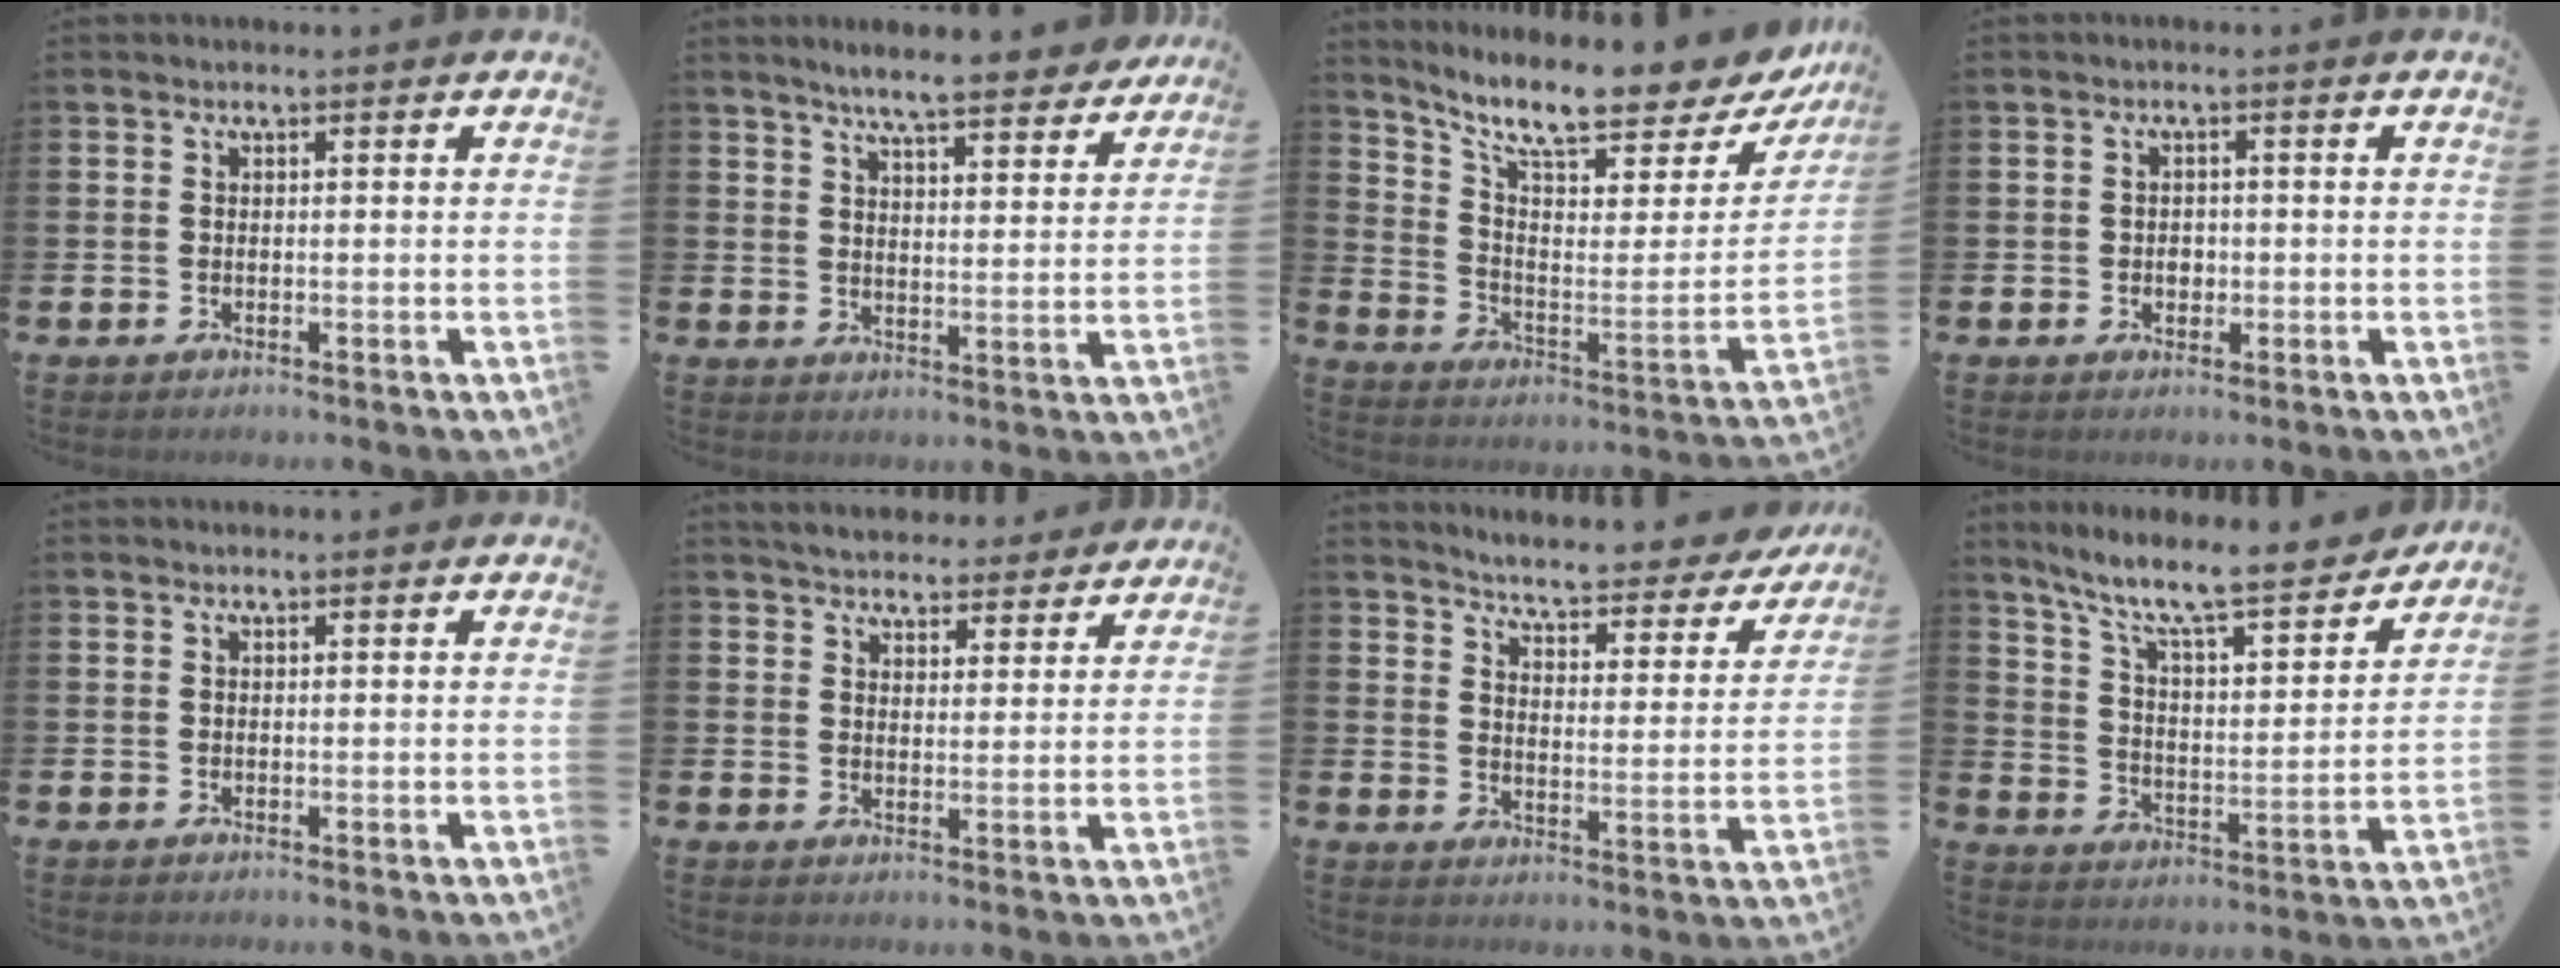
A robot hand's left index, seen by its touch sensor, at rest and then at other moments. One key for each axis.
{"total": 7.0, "fx": 6.6, "fy": 0.7, "fz": 2.2, "tx": -0.044, "ty": -0.043, "tz": 0.113}
{"total": 10.5, "fx": 9.1, "fy": 2.0, "fz": 4.9, "tx": -0.108, "ty": -0.079, "tz": 0.147}
{"total": 1.5, "fx": -0.1, "fy": 1.3, "fz": 0.8, "tx": -0.008, "ty": 0.005, "tz": -0.006}
{"total": 0.0}
{"total": 4.4, "fx": 4.3, "fy": 0.9, "fz": -0.1, "tx": -0.011, "ty": -0.026, "tz": 0.076}
{"total": 4.8, "fx": 4.7, "fy": 0.5, "fz": 1.0, "tx": -0.039, "ty": -0.044, "tz": 0.073}
{"total": 10.1, "fx": 8.9, "fy": 1.6, "fz": 4.6, "tx": -0.114, "ty": -0.062, "tz": 0.145}